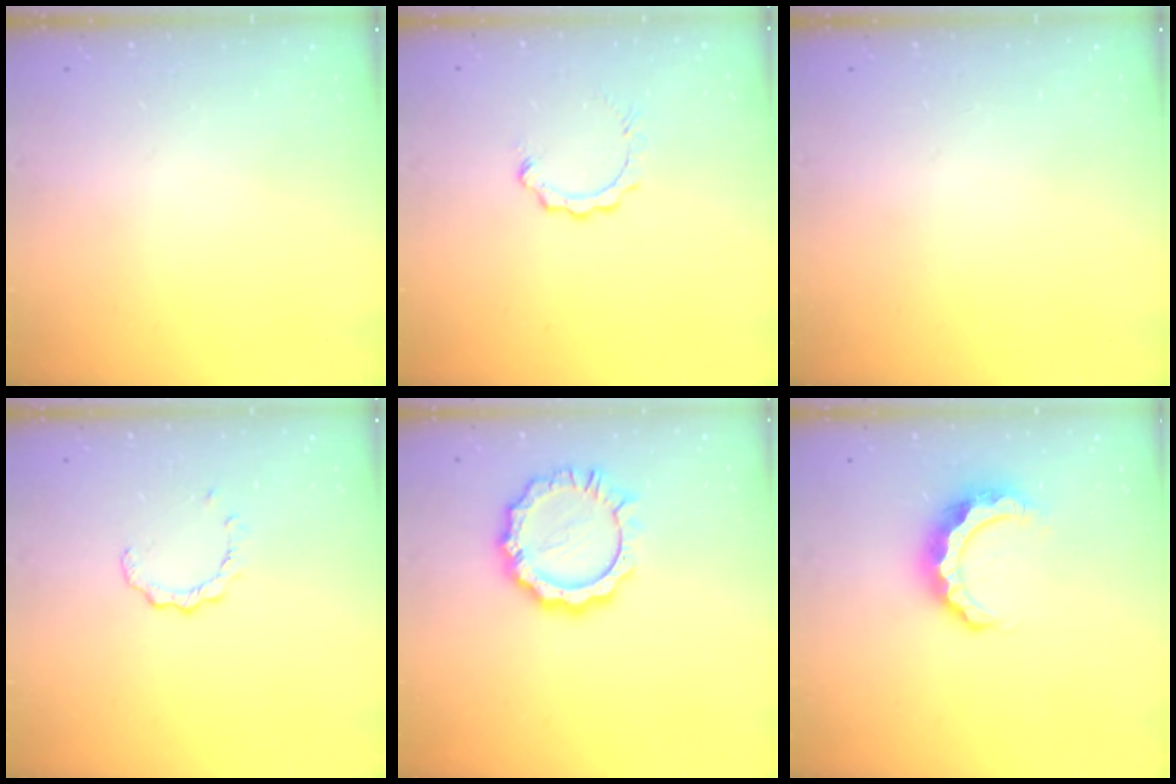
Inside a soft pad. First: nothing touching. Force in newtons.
{"total": 3.3, "press": 3.3, "slide": 0.3}
{"total": 0.0}
{"total": 1.8, "press": 1.8, "slide": 0.3}
{"total": 10.5, "press": 10.4, "slide": 1.2}
{"total": 8.3, "press": 8.3, "slide": 0.6}